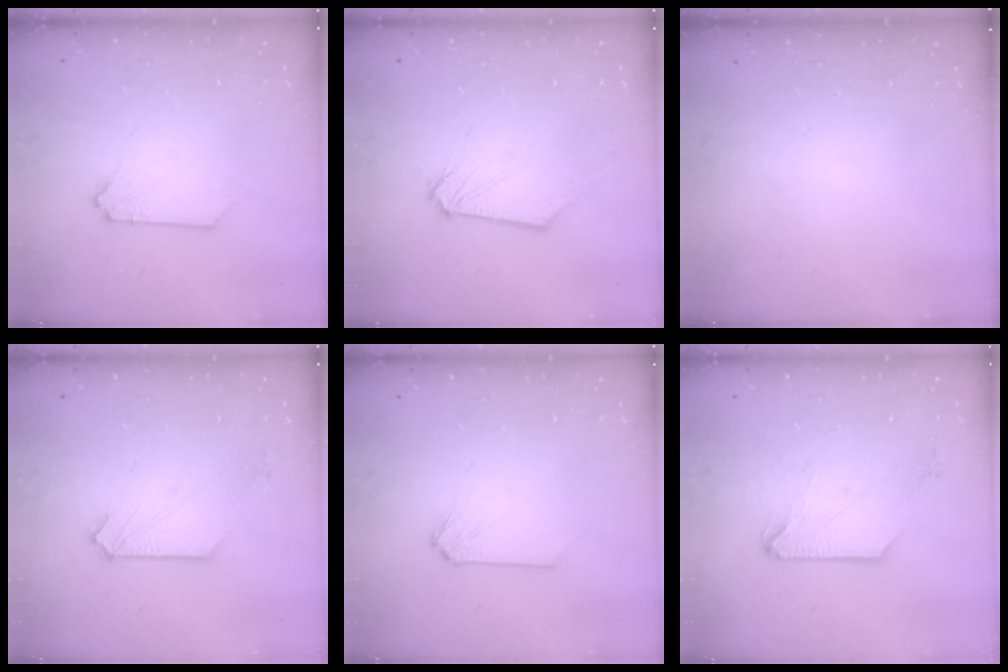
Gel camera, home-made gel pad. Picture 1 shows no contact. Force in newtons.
{"total": 0.7, "press": 0.7, "slide": 0.0}
{"total": 0.0}
{"total": 2.2, "press": 2.2, "slide": 0.3}
{"total": 0.0}
{"total": 0.0}